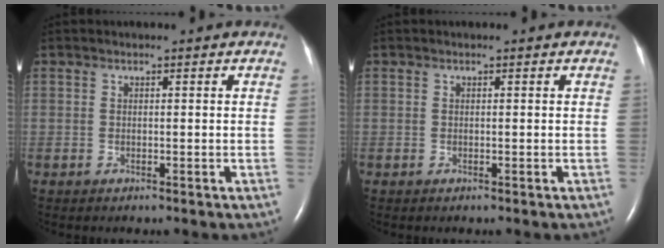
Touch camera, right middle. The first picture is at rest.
{"total": 0.0}